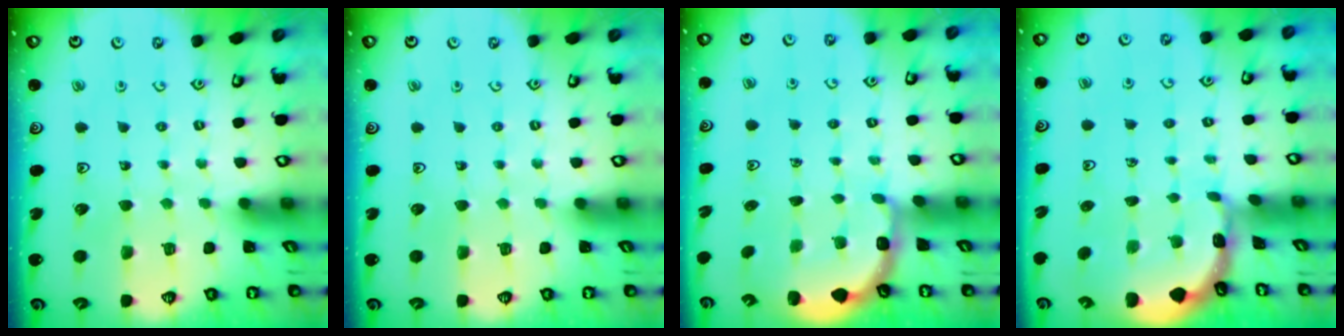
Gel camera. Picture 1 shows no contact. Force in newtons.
{"total": 0.0}
{"total": 2.7, "press": 2.4, "slide": 1.4}
{"total": 1.4, "press": 1.4, "slide": 0.1}